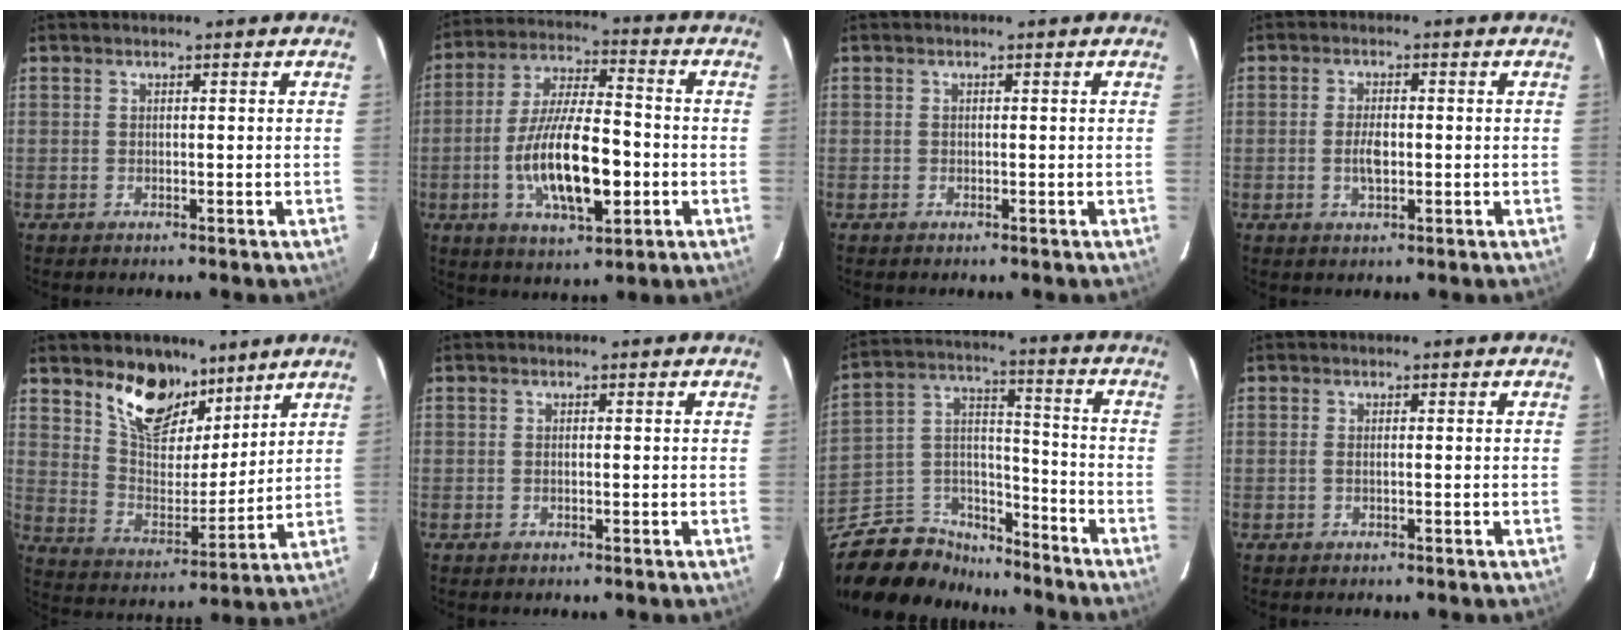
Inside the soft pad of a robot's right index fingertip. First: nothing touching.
{"total": 16.4, "force": [-4.0, 5.4, 14.9], "torque": [-0.286, -0.006, -0.067]}
{"total": 0.0}
{"total": 3.9, "force": [-0.6, 1.8, 3.4], "torque": [-0.065, -0.001, -0.008]}
{"total": 13.8, "force": [9.7, 7.2, 6.7], "torque": [-0.125, -0.002, 0.176]}
{"total": 0.6, "force": [-0.1, 0.1, 0.6], "torque": [-0.012, 0.002, -0.002]}
{"total": 18.2, "force": [-14.4, 9.1, 6.4], "torque": [-0.150, 0.052, -0.235]}
{"total": 1.1, "force": [-0.3, 0.2, 1.0], "torque": [-0.021, 0.001, -0.005]}